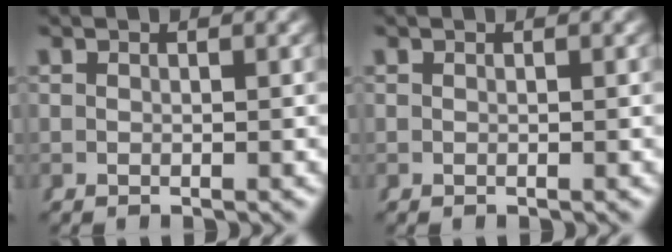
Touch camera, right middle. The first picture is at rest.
{"total": 0.0}